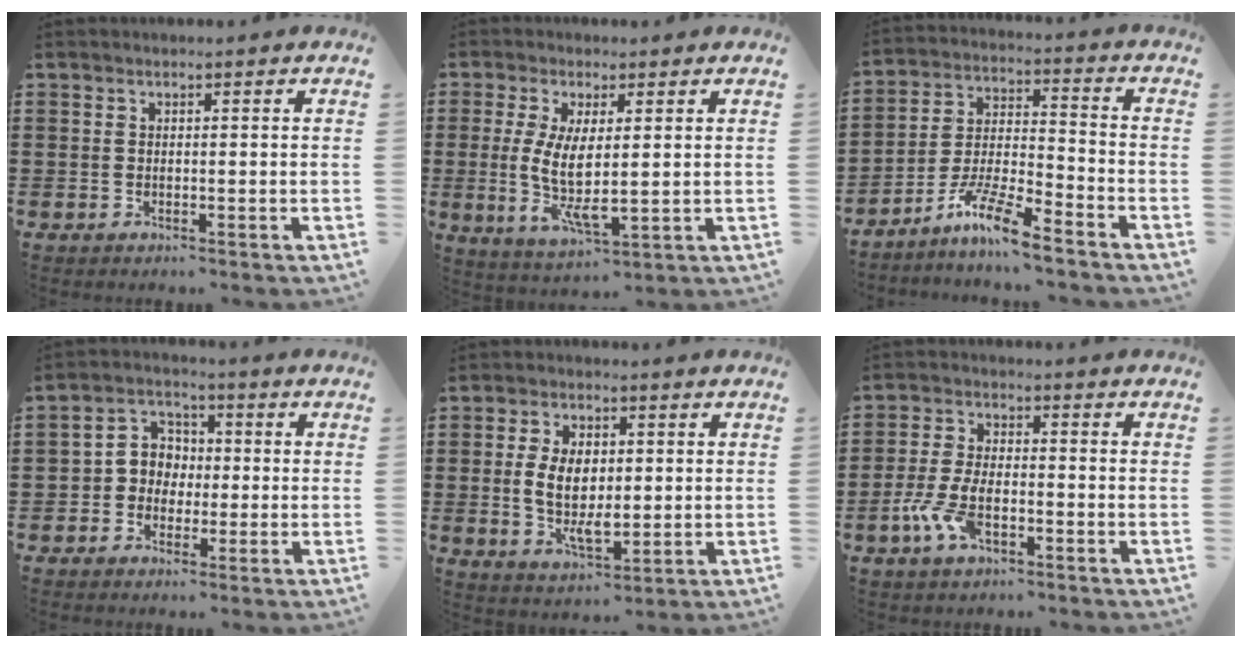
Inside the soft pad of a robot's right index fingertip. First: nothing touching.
{"total": 7.6, "force": [0.8, 2.8, 7.0], "torque": [-0.140, -0.008, 0.014]}
{"total": 9.1, "force": [-7.5, 0.6, 5.1], "torque": [-0.110, 0.003, -0.149]}
{"total": 4.6, "force": [-0.9, 4.3, 1.4], "torque": [-0.043, 0.016, -0.022]}
{"total": 7.5, "force": [0.4, 4.4, 6.0], "torque": [-0.124, 0.006, 0.004]}
{"total": 6.6, "force": [-2.9, 2.9, 5.1], "torque": [-0.129, -0.007, -0.059]}